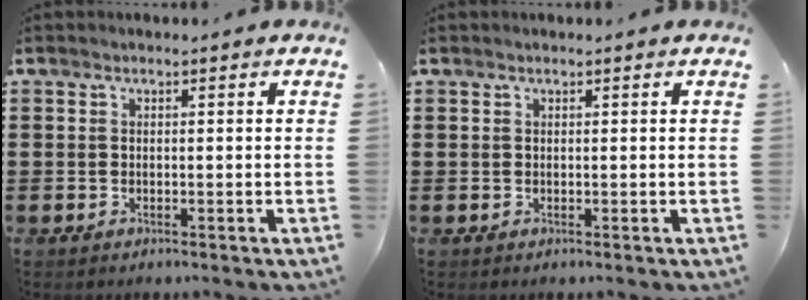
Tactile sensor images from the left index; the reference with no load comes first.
{"total": 0.0}